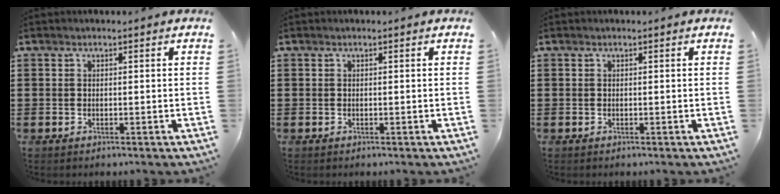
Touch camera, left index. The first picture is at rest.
{"total": 0.0}
{"total": 0.0}